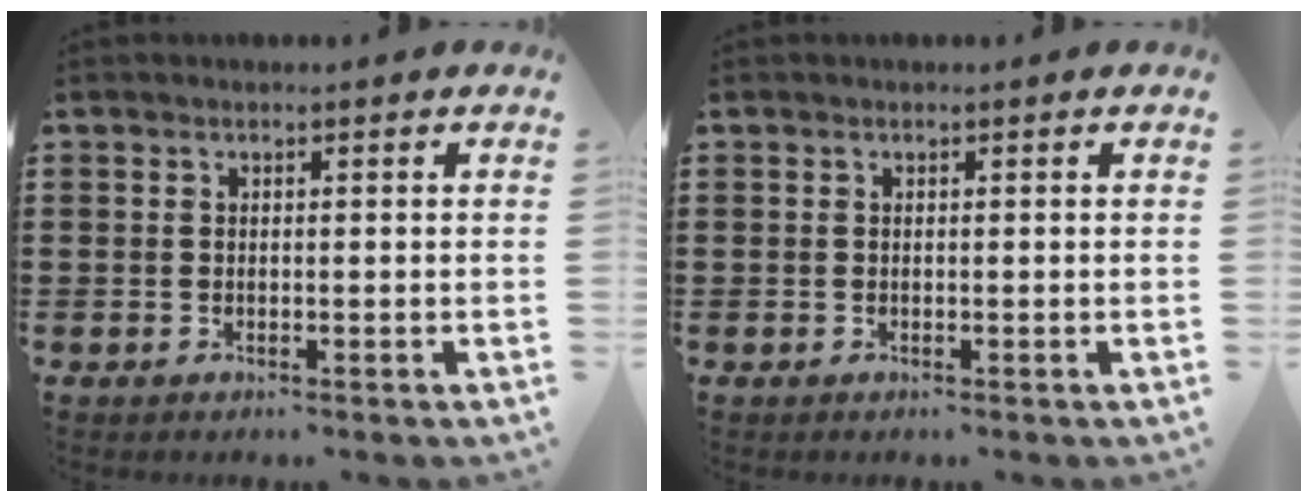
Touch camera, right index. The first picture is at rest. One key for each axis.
{"total": 0.0}